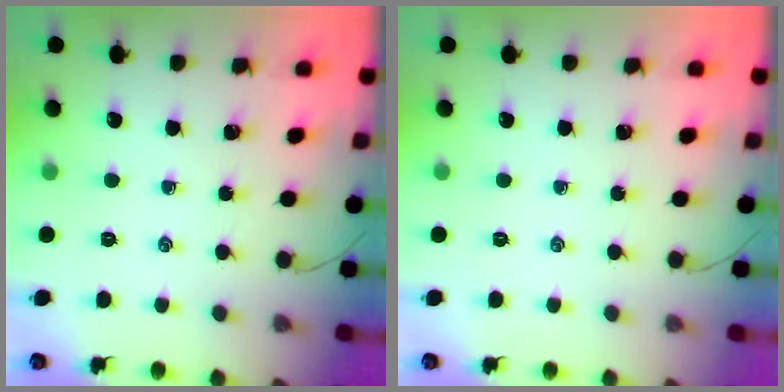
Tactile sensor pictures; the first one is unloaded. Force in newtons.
{"total": 0.0}